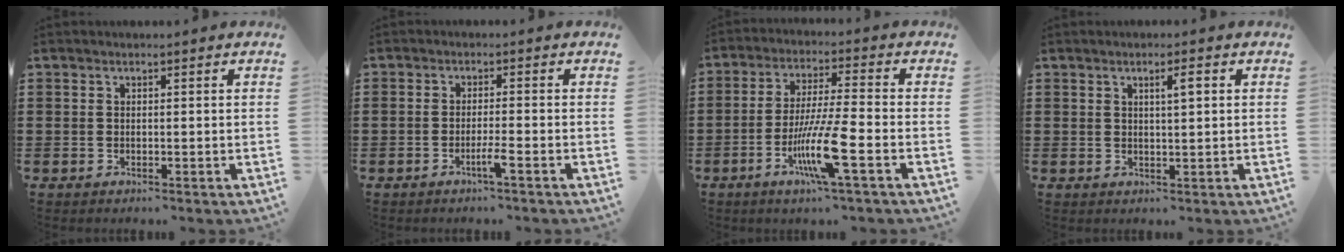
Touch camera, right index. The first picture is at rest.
{"total": 2.6, "force": [-1.5, -0.1, 2.1], "torque": [-0.035, -0.002, -0.029]}
{"total": 10.1, "force": [-4.2, 0.6, 9.2], "torque": [-0.183, -0.015, -0.082]}
{"total": 2.3, "force": [0.8, 0.4, 2.1], "torque": [-0.033, 0.001, 0.009]}